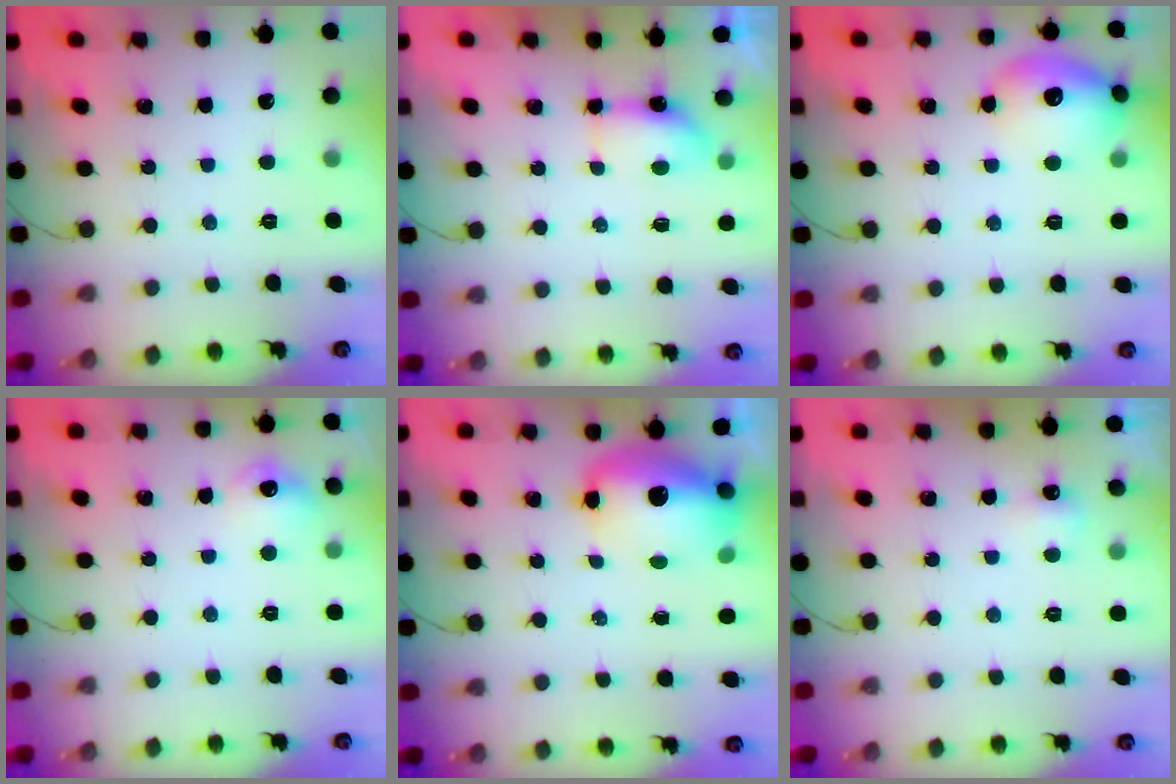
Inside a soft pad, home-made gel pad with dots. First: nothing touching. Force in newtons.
{"total": 4.9, "press": 4.8, "slide": 0.7}
{"total": 15.3, "press": 15.3, "slide": 1.4}
{"total": 6.8, "press": 6.8, "slide": 1.0}
{"total": 14.1, "press": 13.8, "slide": 3.3}
{"total": 3.3, "press": 3.0, "slide": 1.4}